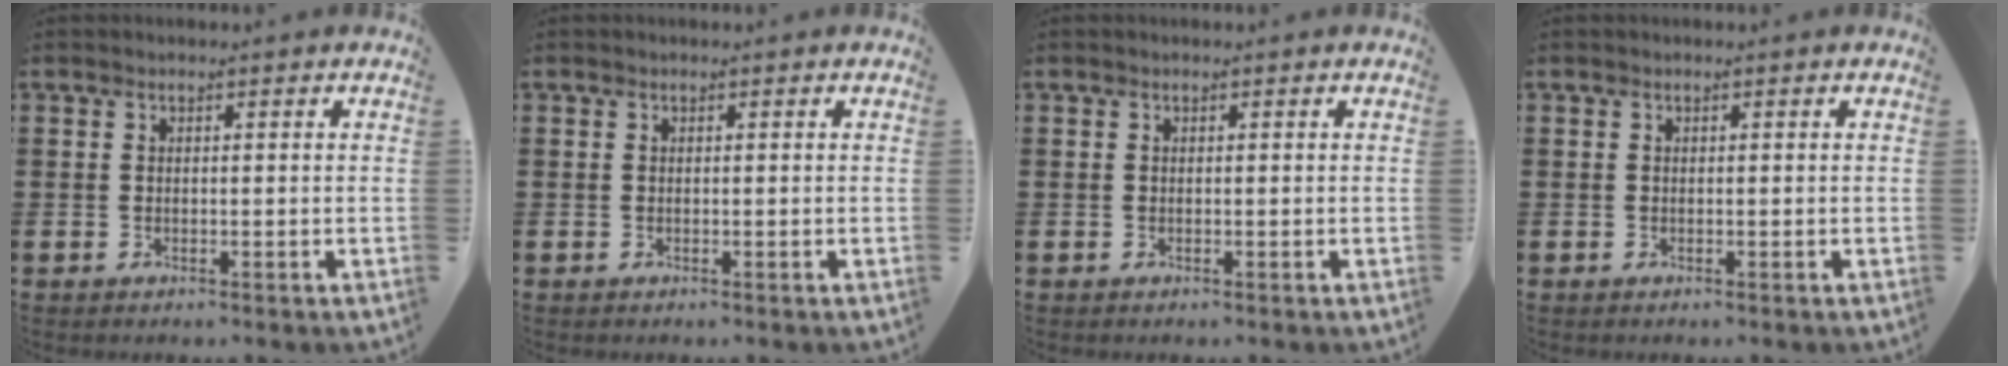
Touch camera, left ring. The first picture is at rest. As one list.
[{"total": 0.0}, {"total": 0.0}, {"total": 0.0}]